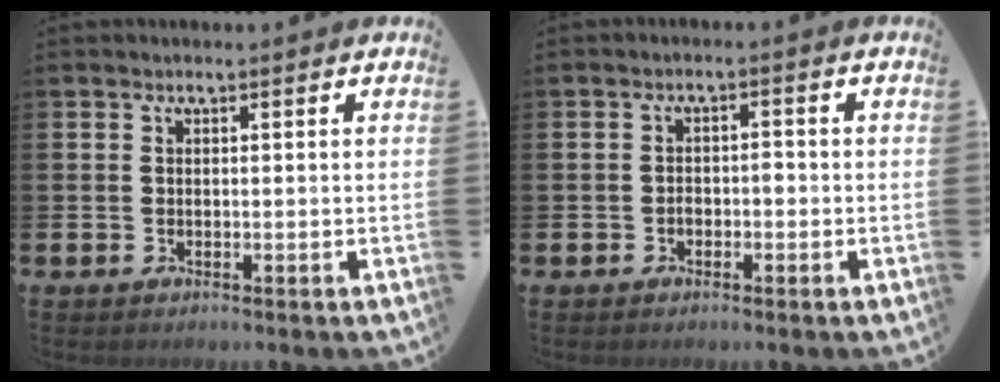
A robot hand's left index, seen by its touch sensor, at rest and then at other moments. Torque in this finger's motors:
{"motor_torque": [0.56, 0.56, 0.02, 0.03]}